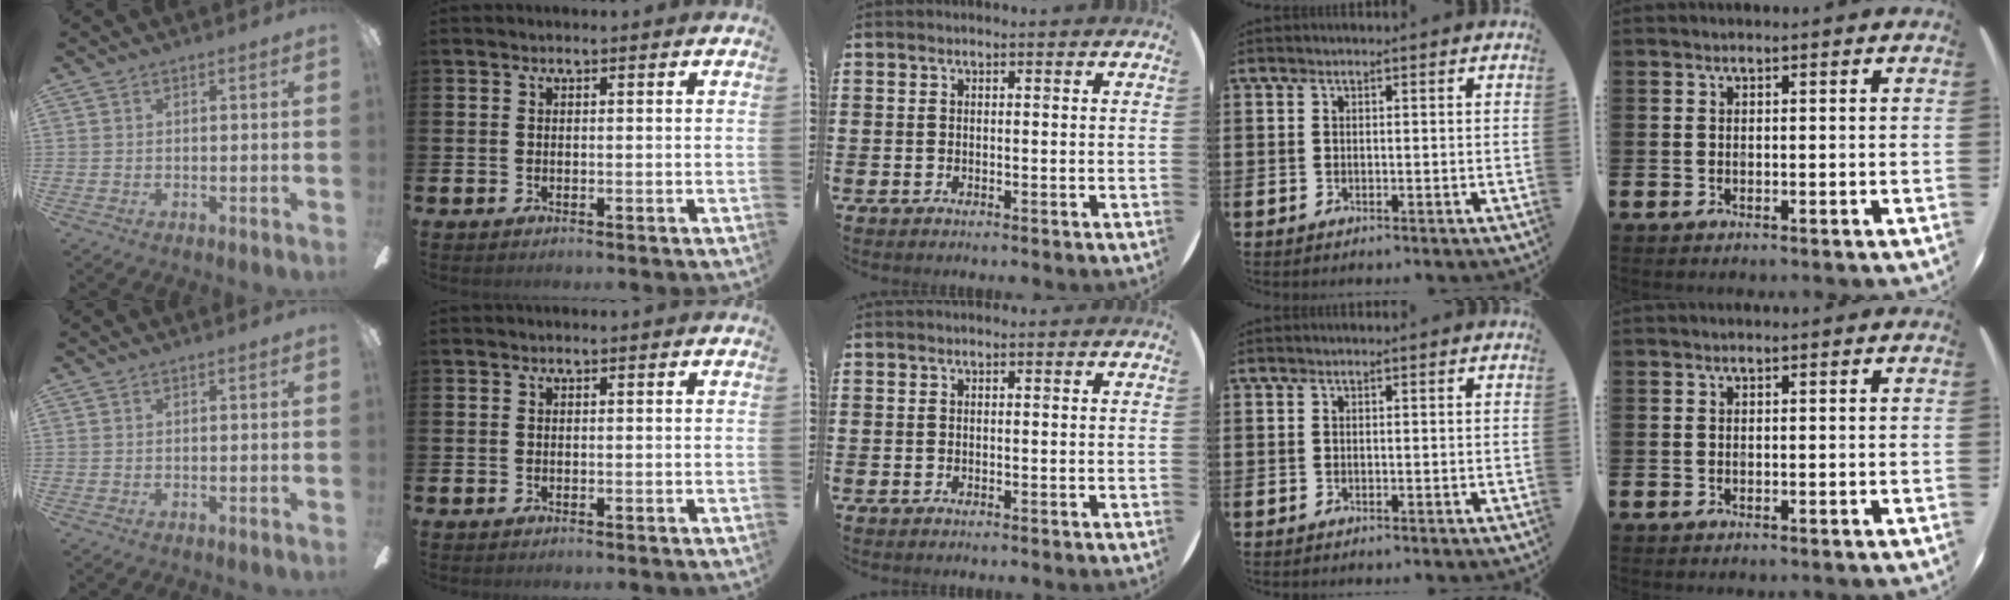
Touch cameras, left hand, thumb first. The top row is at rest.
{}